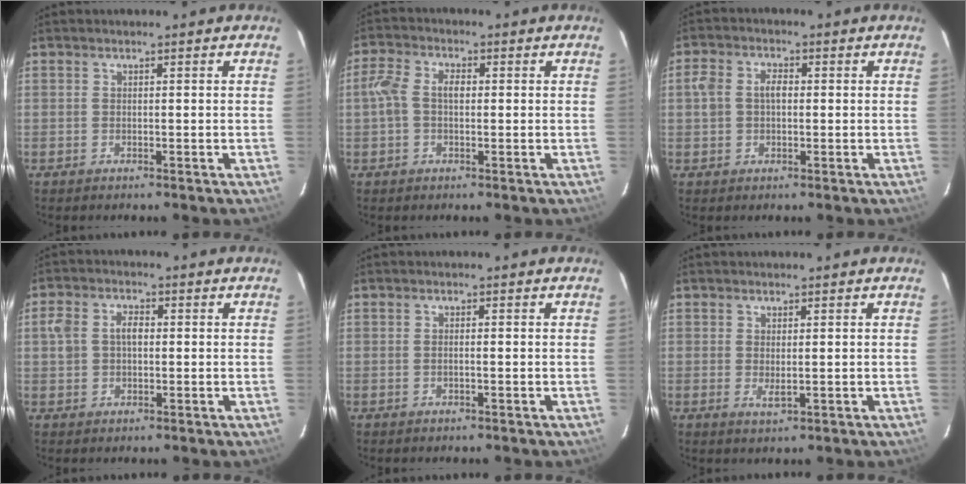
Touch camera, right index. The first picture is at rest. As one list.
[{"total": 5.1, "force": [0.0, 3.0, 4.1], "torque": [-0.090, 0.015, -0.005]}, {"total": 4.8, "force": [0.1, 3.4, 3.4], "torque": [-0.065, 0.013, 0.000]}, {"total": 5.1, "force": [0.3, 3.6, 3.6], "torque": [-0.070, 0.015, 0.004]}, {"total": 0.9, "force": [-0.1, 0.1, 0.9], "torque": [-0.018, 0.002, -0.004]}, {"total": 2.1, "force": [0.0, 0.6, 2.0], "torque": [-0.038, -0.006, 0.000]}]